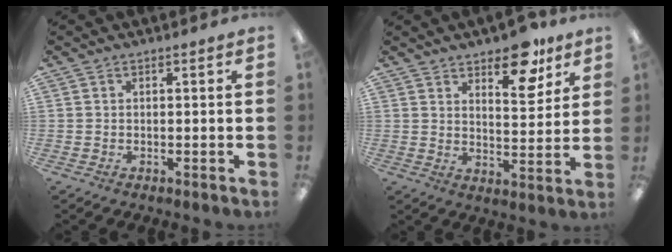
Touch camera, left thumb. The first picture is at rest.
{"total": 10.7, "force": [7.8, 4.7, 5.6], "torque": [-0.055, -0.048, 0.130]}